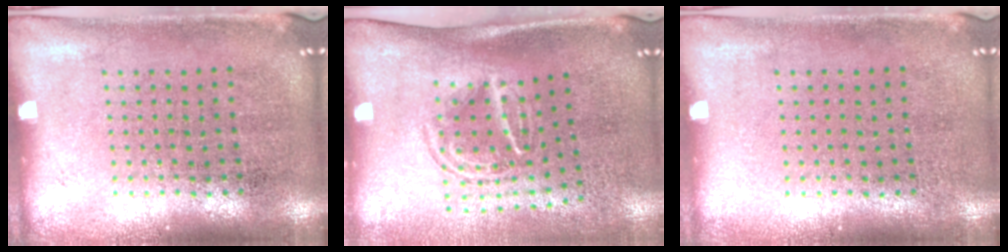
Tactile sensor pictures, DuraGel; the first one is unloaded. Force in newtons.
{"total": 1.7, "press": 1.1, "slide": 1.3}
{"total": 0.0}